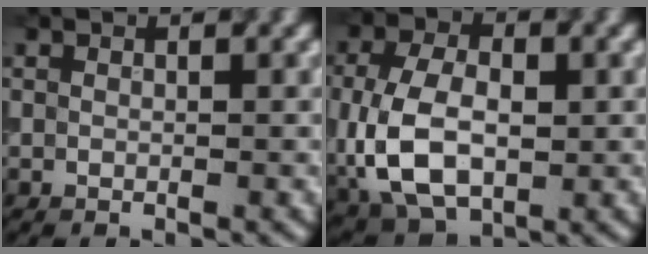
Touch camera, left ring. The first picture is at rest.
{"total": 8.3, "force": [-0.8, 5.4, 6.3], "torque": [-0.142, -0.005, -0.015]}